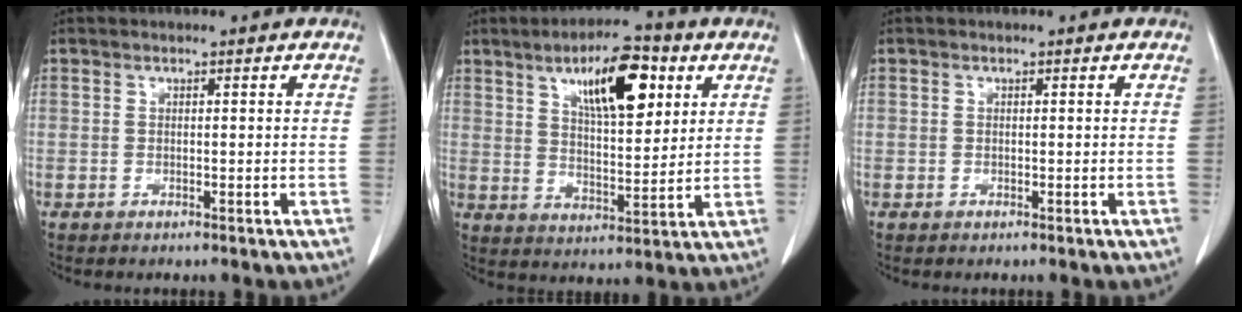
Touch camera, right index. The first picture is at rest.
{"total": 12.2, "force": [5.7, 3.6, 10.2], "torque": [-0.167, 0.009, 0.095]}
{"total": 0.0}